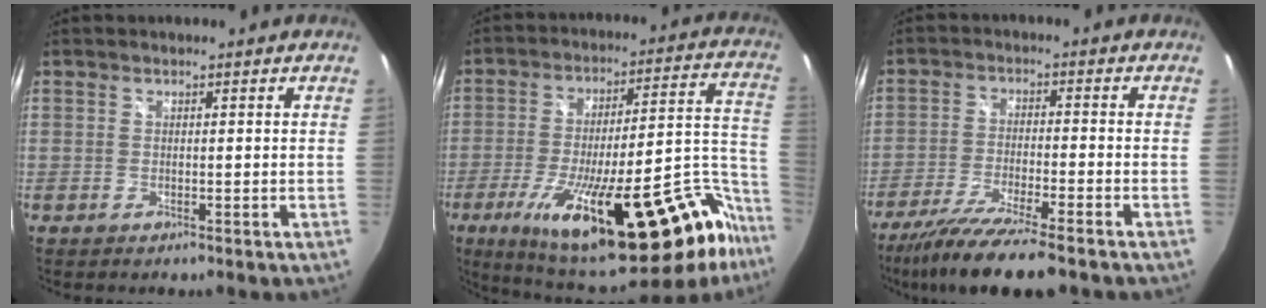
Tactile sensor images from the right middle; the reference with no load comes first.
{"total": 34.9, "force": [-22.5, 10.1, 24.6], "torque": [-0.361, -0.014, -0.316]}
{"total": 13.1, "force": [-10.5, 1.0, 7.7], "torque": [-0.164, -0.037, -0.184]}